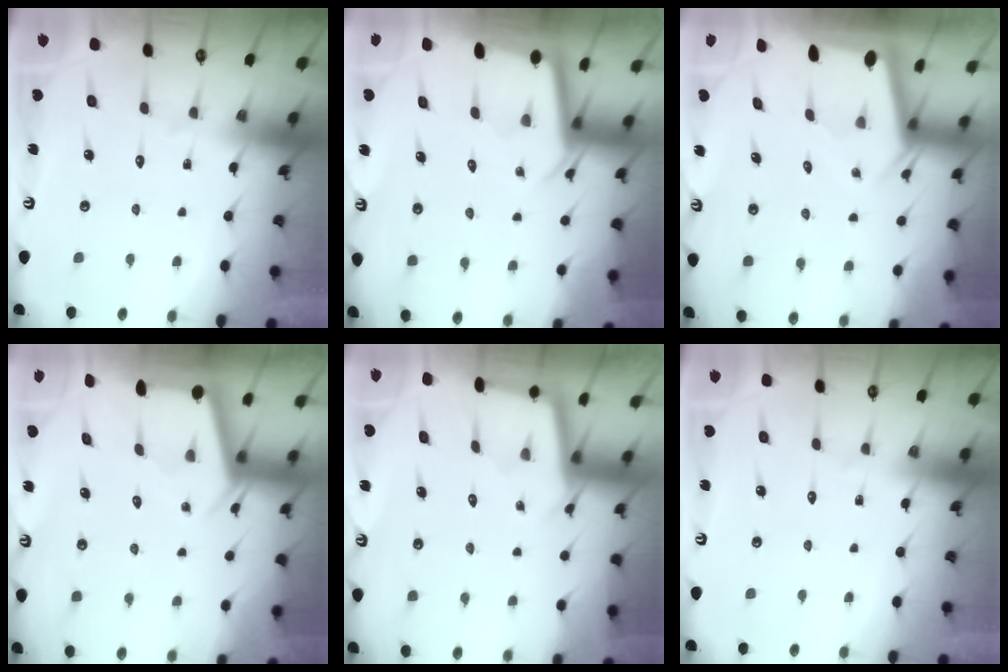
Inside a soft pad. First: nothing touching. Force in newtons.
{"total": 2.2, "press": 2.2, "slide": 0.1}
{"total": 2.5, "press": 2.5, "slide": 0.2}
{"total": 2.2, "press": 2.2, "slide": 0.3}
{"total": 2.3, "press": 2.3, "slide": 0.2}
{"total": 0.0}